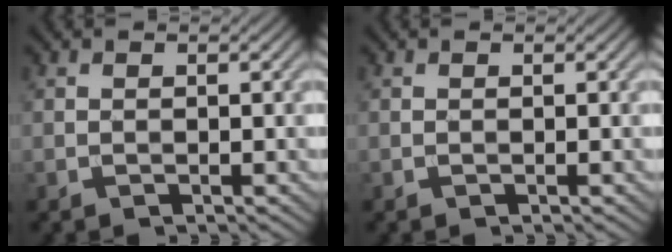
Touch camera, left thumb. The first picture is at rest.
{"total": 0.0}